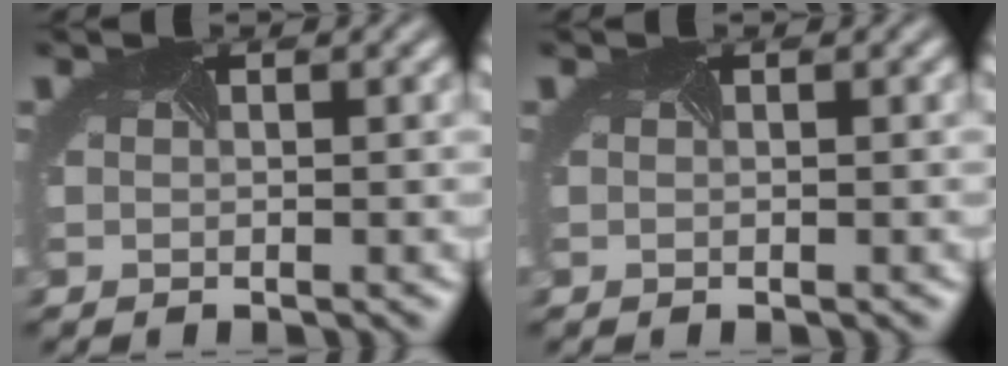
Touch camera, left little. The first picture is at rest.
{"total": 0.0}